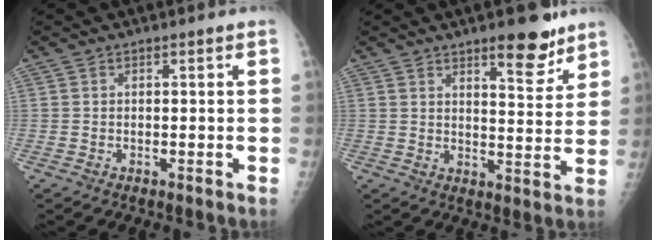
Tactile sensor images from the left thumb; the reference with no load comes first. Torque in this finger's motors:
{"motor_torque": [1.47, -0.05, 0.80, -0.32, 0.05]}